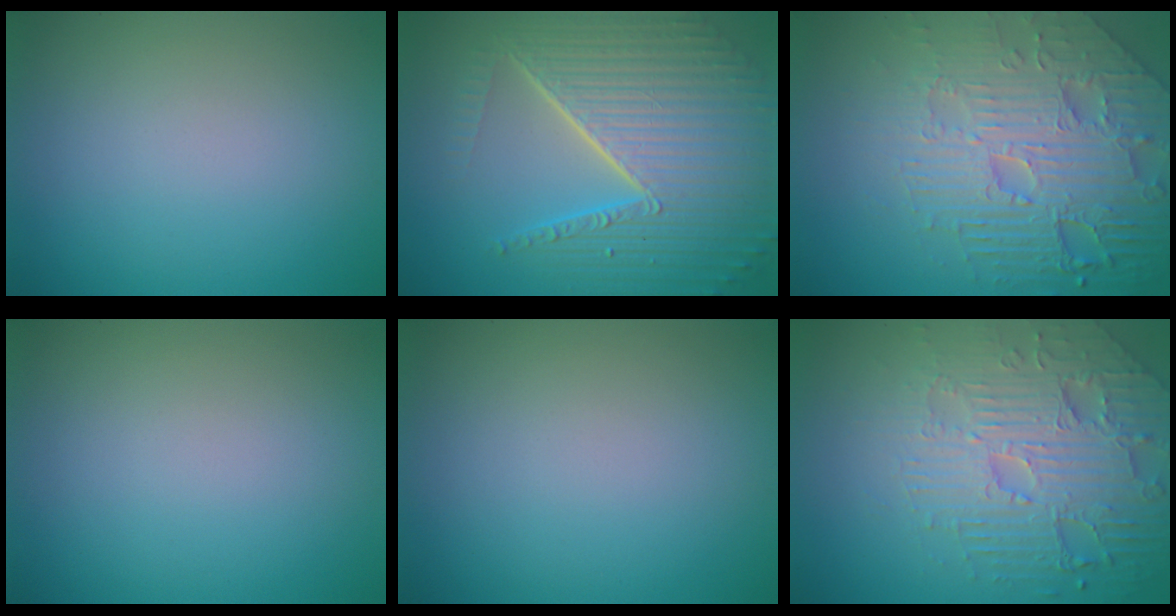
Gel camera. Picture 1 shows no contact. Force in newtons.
{"total": 10.0, "press": 6.3, "slide": 7.8}
{"total": 8.4, "press": 6.4, "slide": 5.4}
{"total": 0.0}
{"total": 0.0}
{"total": 7.1, "press": 5.5, "slide": 4.6}